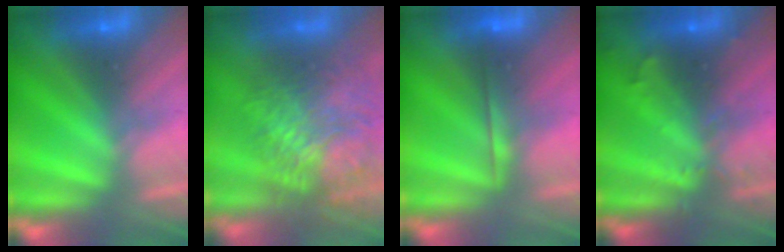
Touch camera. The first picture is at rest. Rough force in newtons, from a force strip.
{"total": 9.7}
{"total": 2.1}
{"total": 2.9}